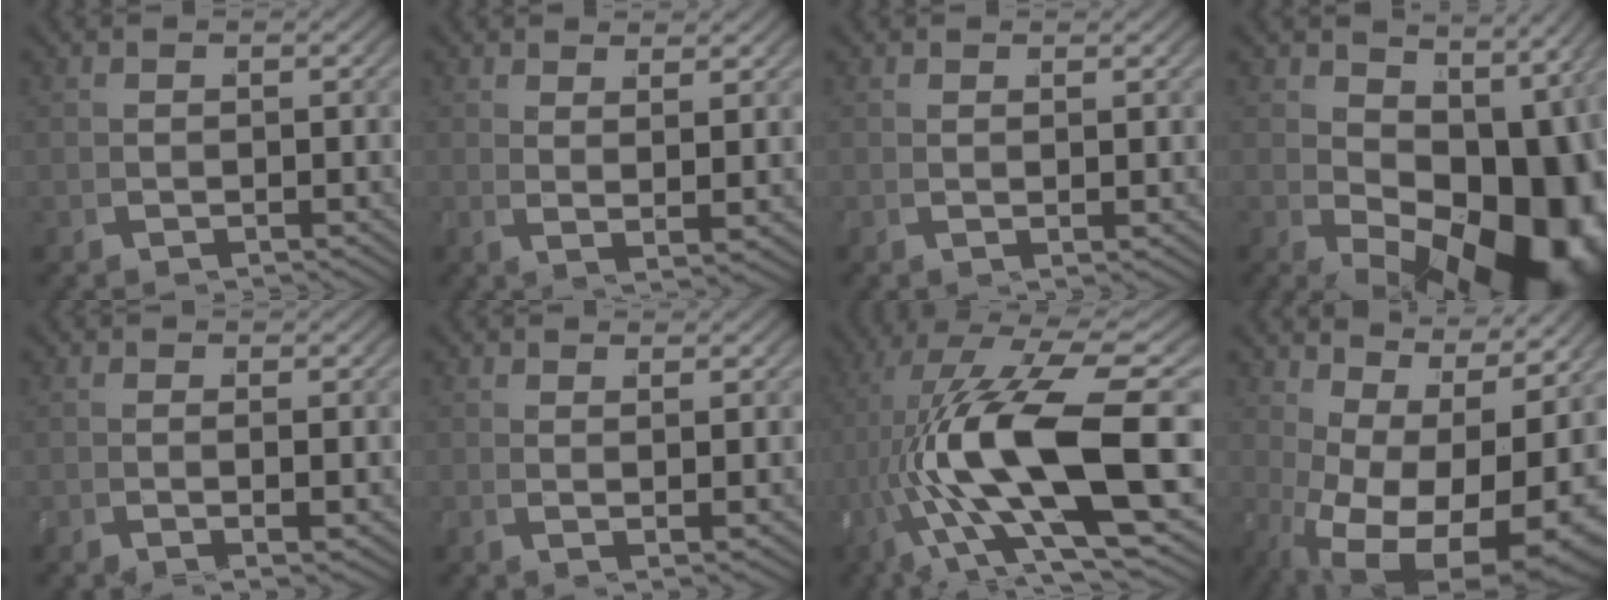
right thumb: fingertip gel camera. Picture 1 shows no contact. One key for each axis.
{"total": 2.8, "fx": 2.1, "fy": 0.2, "fz": 1.9, "tx": -0.034, "ty": 0.001, "tz": 0.039}
{"total": 0.9, "fx": 0.5, "fy": 0.2, "fz": 0.7, "tx": -0.021, "ty": 0.002, "tz": 0.008}
{"total": 15.0, "fx": -1.5, "fy": 8.9, "fz": 11.9, "tx": -0.178, "ty": -0.044, "tz": 0.005}
{"total": 1.4, "fx": 0.3, "fy": 0.5, "fz": 1.3, "tx": -0.032, "ty": 0.002, "tz": 0.004}
{"total": 1.8, "fx": 1.3, "fy": 0.1, "fz": 1.3, "tx": -0.026, "ty": 0.002, "tz": 0.025}
{"total": 14.8, "fx": 1.2, "fy": 5.9, "fz": 13.5, "tx": -0.285, "ty": -0.018, "tz": 0.039}
{"total": 13.4, "fx": -0.1, "fy": 7.5, "fz": 11.0, "tx": -0.198, "ty": -0.056, "tz": 0.043}